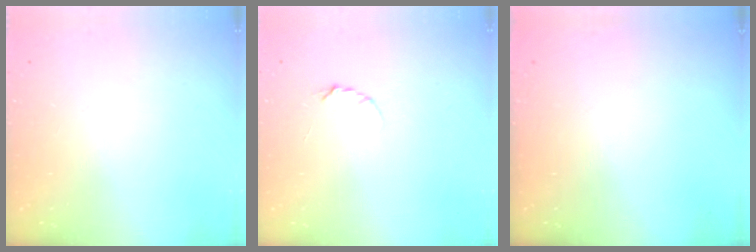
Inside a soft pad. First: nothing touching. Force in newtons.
{"total": 2.3, "press": 2.3, "slide": 0.4}
{"total": 0.0}